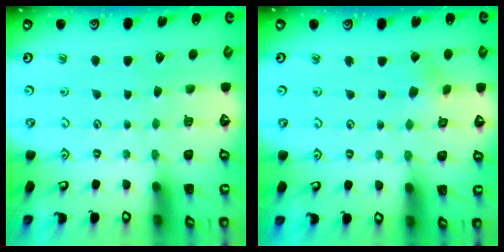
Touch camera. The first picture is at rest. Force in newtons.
{"total": 1.9, "press": 1.9, "slide": 0.2}